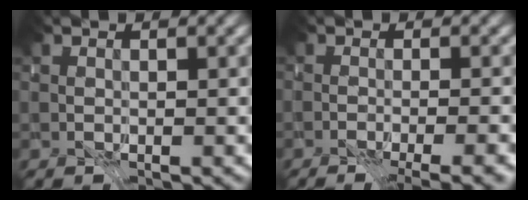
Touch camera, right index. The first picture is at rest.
{"total": 6.1, "force": [-4.4, 1.9, 3.8], "torque": [-0.022, -0.009, -0.063]}